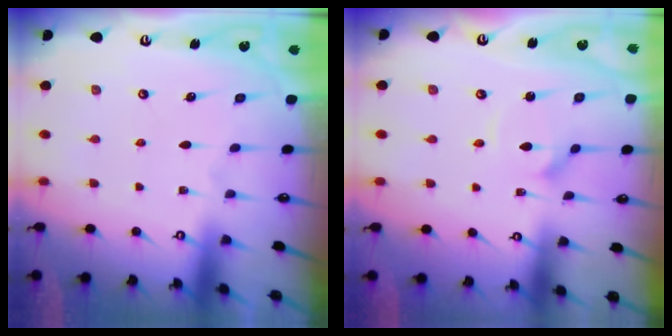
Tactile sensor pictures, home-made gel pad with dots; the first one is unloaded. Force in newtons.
{"total": 2.2, "press": 2.2, "slide": 0.3}